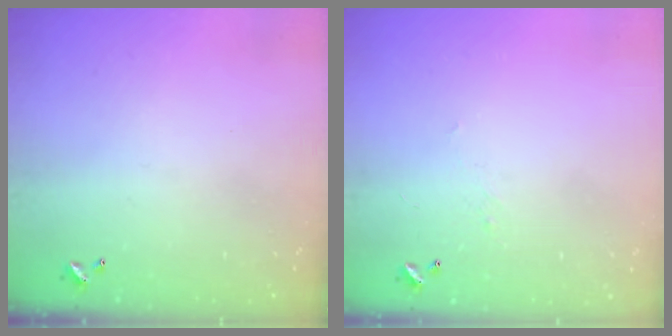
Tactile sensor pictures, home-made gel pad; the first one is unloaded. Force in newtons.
{"total": 2.2, "press": 2.0, "slide": 0.8}